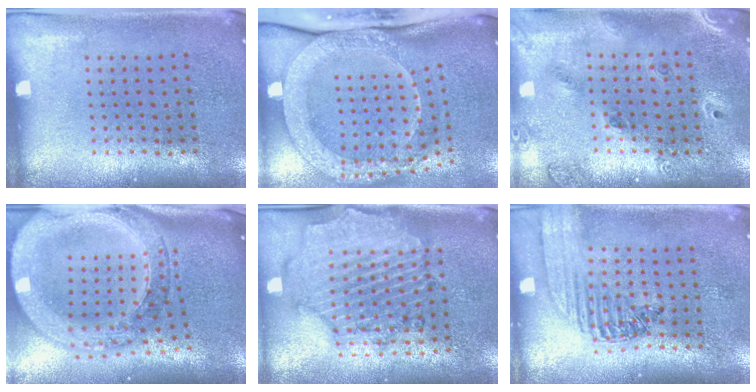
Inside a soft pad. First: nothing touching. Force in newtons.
{"total": 3.3, "press": 2.3, "slide": 2.3}
{"total": 1.5, "press": 1.3, "slide": 0.7}
{"total": 3.8, "press": 3.0, "slide": 2.4}
{"total": 1.6, "press": 1.6, "slide": 0.3}
{"total": 1.5, "press": 1.3, "slide": 0.7}